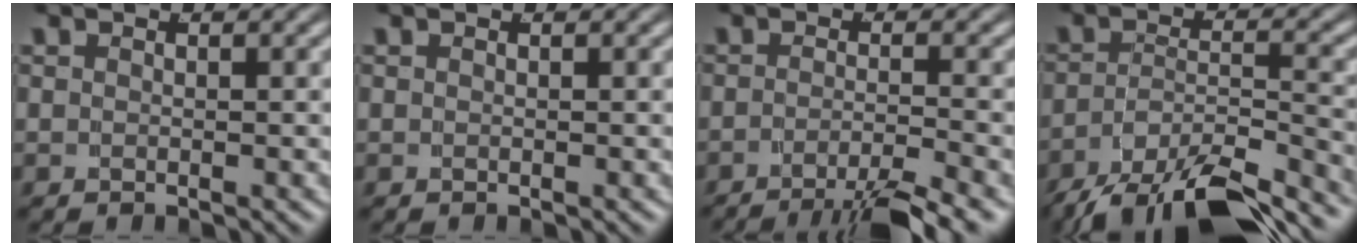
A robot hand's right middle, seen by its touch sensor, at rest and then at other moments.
{"total": 0.0}
{"total": 6.2, "force": [-4.9, 1.1, 3.6], "torque": [-0.044, -0.015, -0.072]}
{"total": 9.6, "force": [-6.9, 3.9, 5.4], "torque": [-0.074, -0.019, -0.102]}